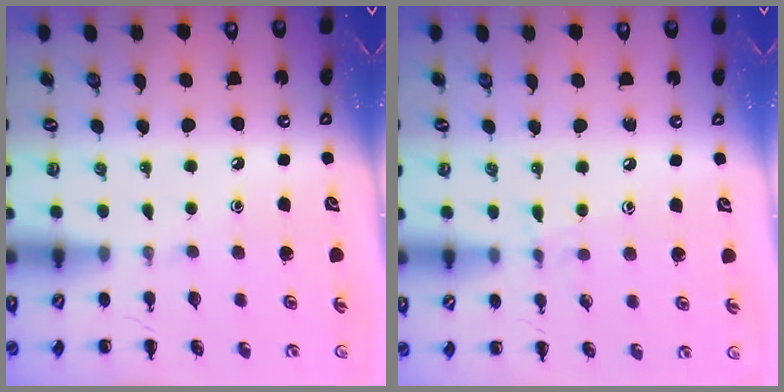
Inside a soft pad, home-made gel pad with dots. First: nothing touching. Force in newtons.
{"total": 5.3, "press": 4.9, "slide": 2.1}